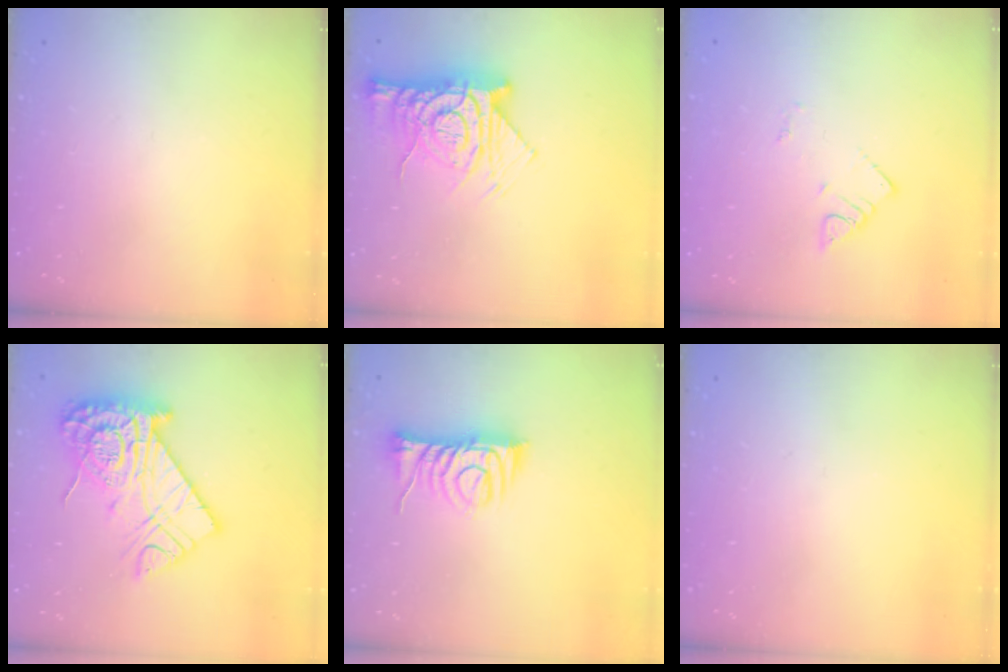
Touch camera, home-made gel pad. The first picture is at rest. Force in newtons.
{"total": 12.2, "press": 12.1, "slide": 1.4}
{"total": 2.7, "press": 2.7, "slide": 0.4}
{"total": 20.4, "press": 20.3, "slide": 1.4}
{"total": 9.6, "press": 9.6, "slide": 0.5}
{"total": 0.0}